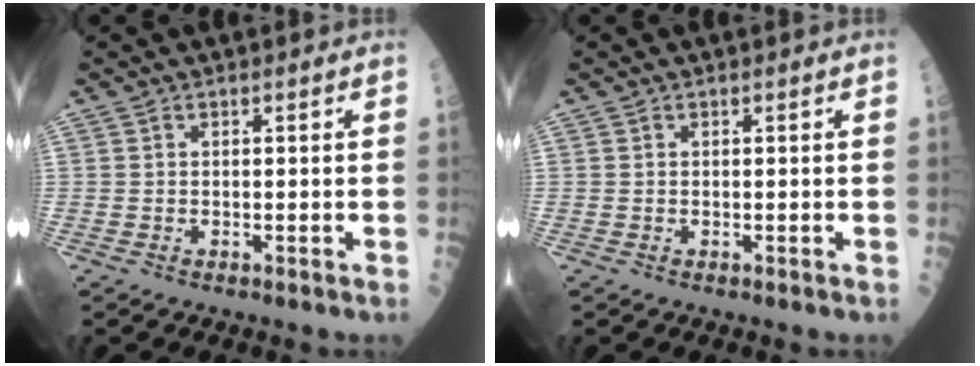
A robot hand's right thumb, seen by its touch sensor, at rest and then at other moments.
{"total": 0.0}